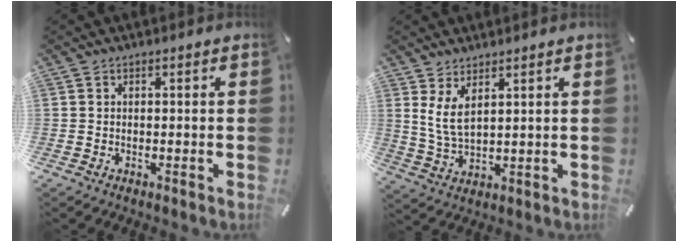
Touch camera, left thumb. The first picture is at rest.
{"total": 6.3, "force": [3.1, 2.7, 4.8], "torque": [-0.114, -0.011, 0.056]}